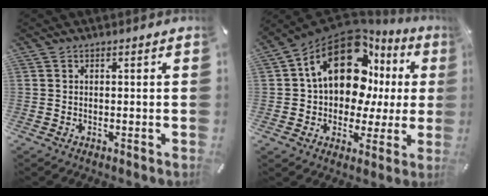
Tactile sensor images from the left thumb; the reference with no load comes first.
{"total": 19.1, "force": [7.7, 12.2, 12.5], "torque": [-0.228, -0.049, 0.131]}